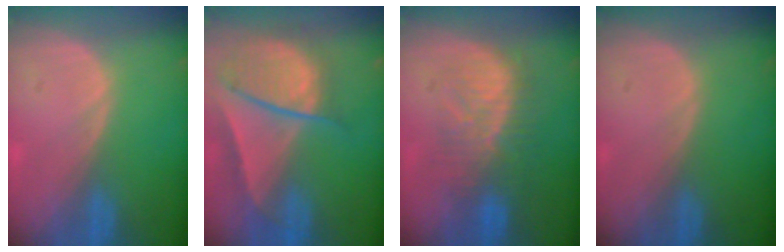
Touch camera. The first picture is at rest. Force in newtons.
{"total": 9.4, "press": 8.1, "slide": 4.7}
{"total": 8.4, "press": 8.2, "slide": 1.9}
{"total": 0.0}